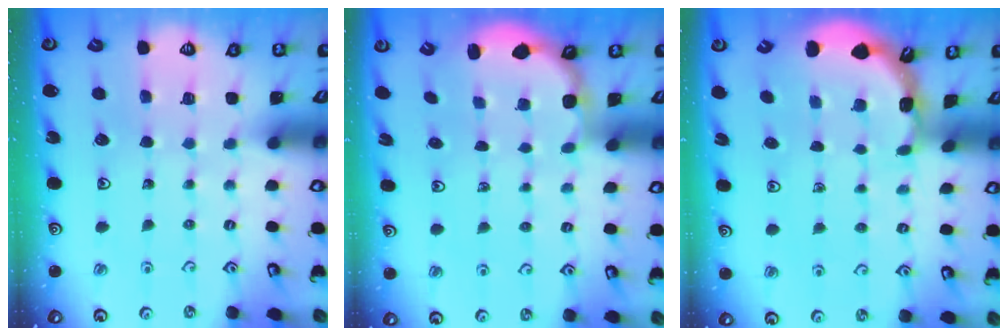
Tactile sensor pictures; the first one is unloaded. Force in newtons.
{"total": 2.9, "press": 2.6, "slide": 1.2}
{"total": 1.9, "press": 1.9, "slide": 0.1}